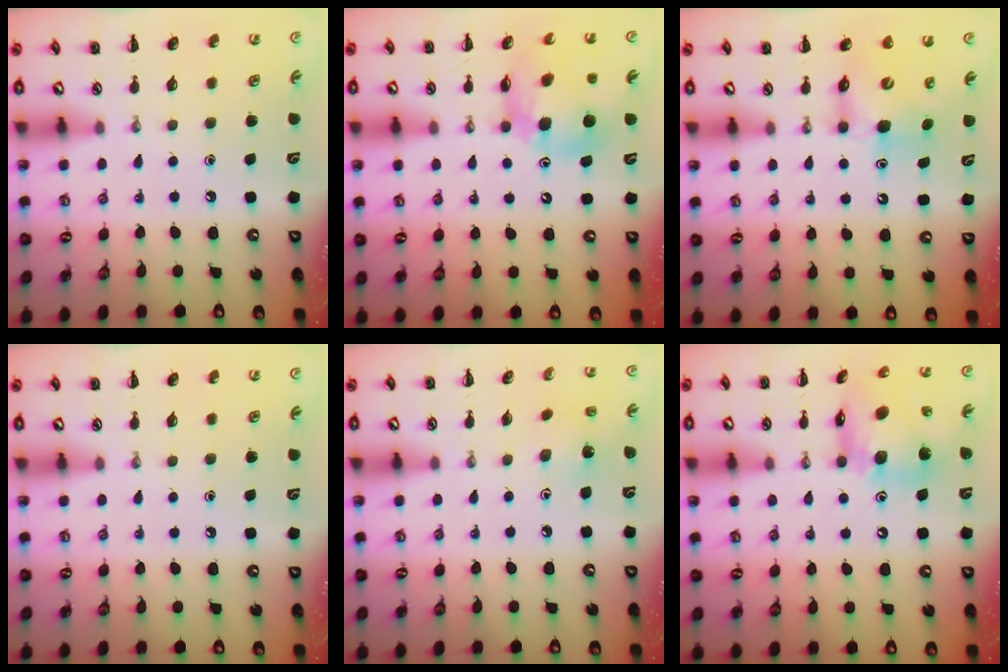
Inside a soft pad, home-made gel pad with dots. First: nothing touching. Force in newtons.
{"total": 11.2, "press": 10.7, "slide": 3.3}
{"total": 7.0, "press": 6.9, "slide": 0.9}
{"total": 0.0}
{"total": 3.0, "press": 2.8, "slide": 0.9}
{"total": 14.8, "press": 14.7, "slide": 2.3}